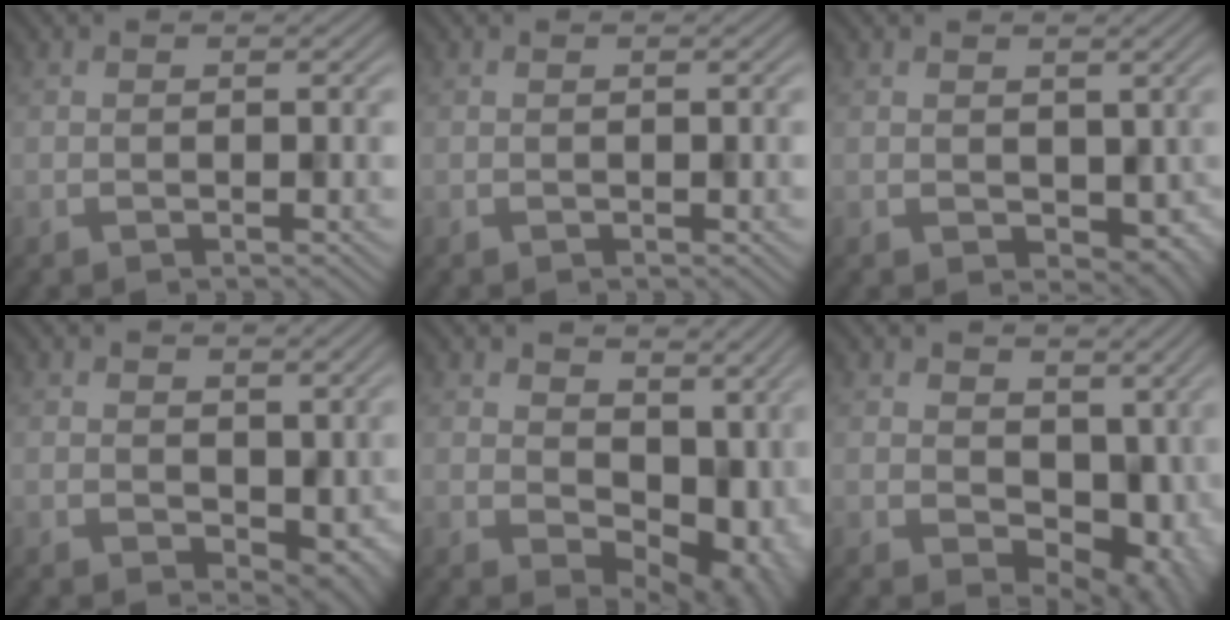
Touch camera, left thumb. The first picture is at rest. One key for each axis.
{"total": 0.0}
{"total": 3.2, "fx": -0.3, "fy": 2.6, "fz": 1.8, "tx": -0.022, "ty": -0.022, "tz": 0.010}
{"total": 3.2, "fx": 0.2, "fy": 2.5, "fz": 2.0, "tx": -0.023, "ty": -0.023, "tz": 0.015}
{"total": 10.4, "fx": 1.9, "fy": 7.3, "fz": 7.1, "tx": -0.086, "ty": -0.037, "tz": 0.049}
{"total": 8.5, "fx": 0.7, "fy": 6.2, "fz": 5.7, "tx": -0.071, "ty": -0.031, "tz": 0.026}